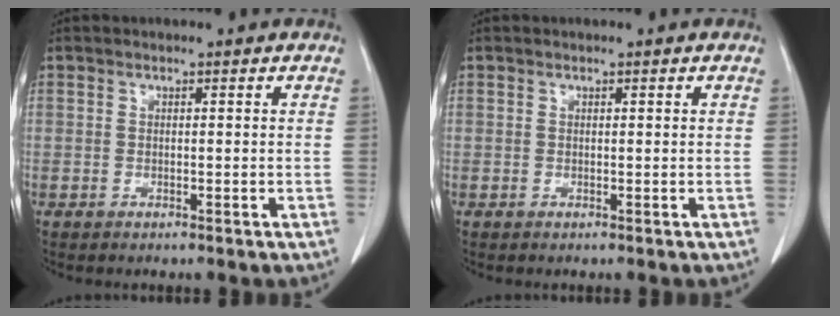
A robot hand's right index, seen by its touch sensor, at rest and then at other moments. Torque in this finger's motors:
{"motor_torque": [-0.17, -0.18, -0.04, -0.02]}